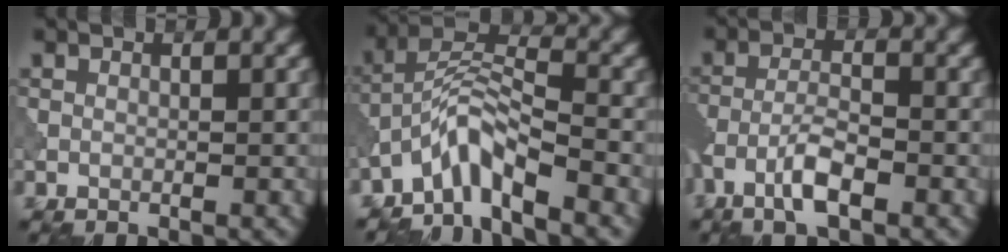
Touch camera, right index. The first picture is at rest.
{"total": 5.0, "force": [-3.8, 0.9, 3.1], "torque": [-0.057, 0.011, -0.083]}
{"total": 3.6, "force": [-2.2, 0.9, 2.8], "torque": [-0.061, 0.007, -0.051]}